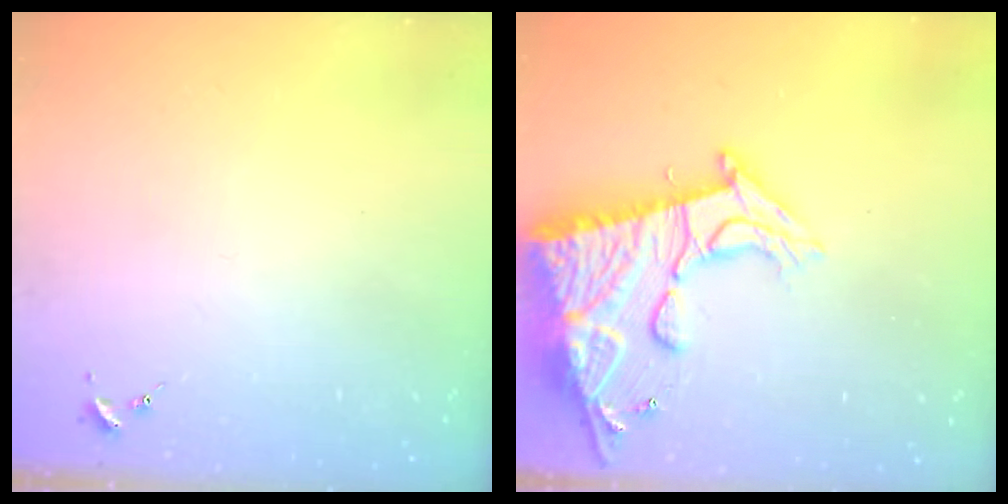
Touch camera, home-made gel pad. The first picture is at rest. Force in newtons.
{"total": 22.6, "press": 22.5, "slide": 2.2}